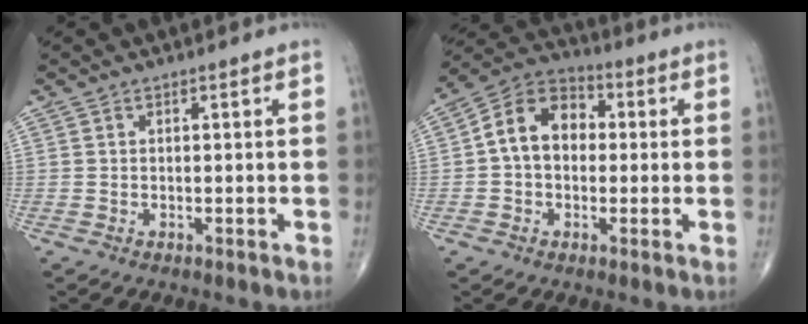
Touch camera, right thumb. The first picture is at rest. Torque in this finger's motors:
{"motor_torque": [0.10, 0.17, 0.21, -0.03, 0.06]}